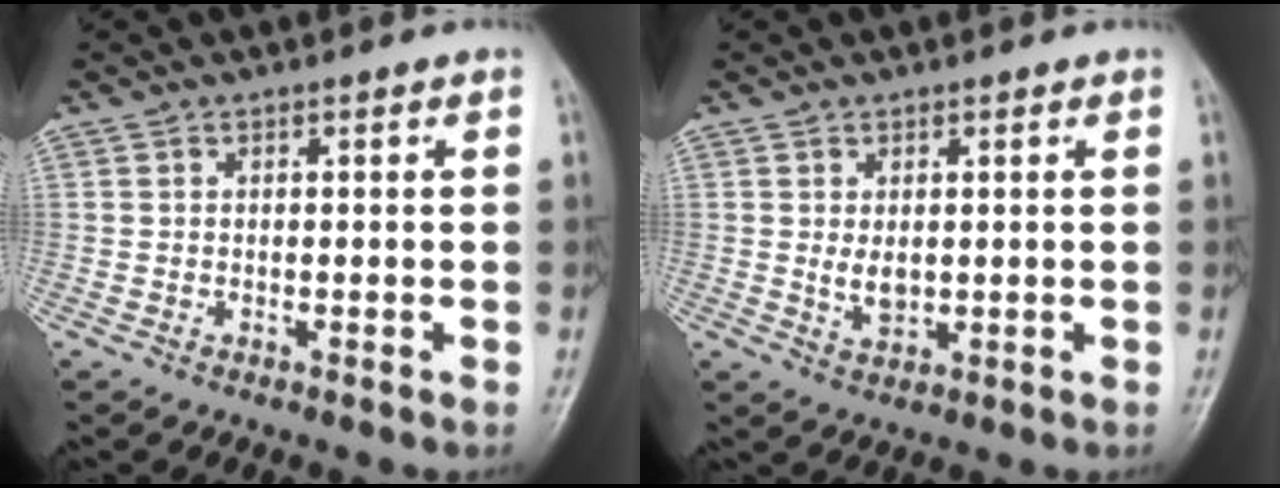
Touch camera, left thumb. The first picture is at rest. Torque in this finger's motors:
{"motor_torque": [0.38, 0.36, 0.43, -0.02, 0.01]}